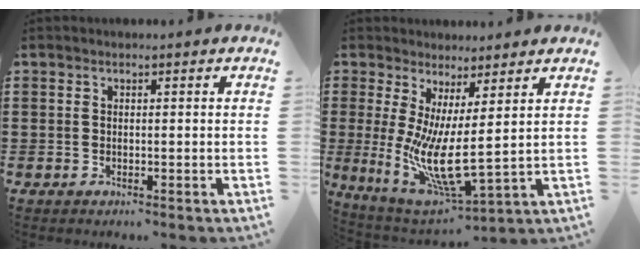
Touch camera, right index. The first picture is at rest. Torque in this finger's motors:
{"motor_torque": [1.34, 0.80, 0.73, 0.18]}